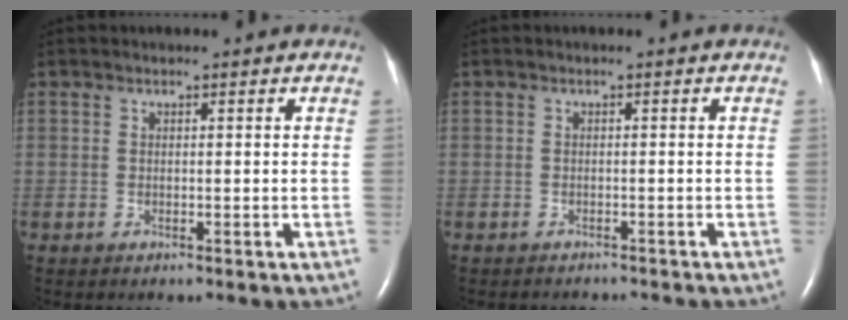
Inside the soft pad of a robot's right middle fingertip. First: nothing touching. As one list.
[{"total": 2.7, "force": [-2.7, 0.4, 0.5], "torque": [-0.006, -0.005, -0.032]}]